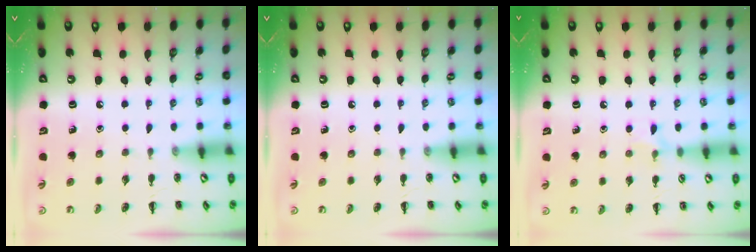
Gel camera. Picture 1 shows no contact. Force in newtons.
{"total": 0.0}
{"total": 6.0, "press": 5.7, "slide": 2.0}